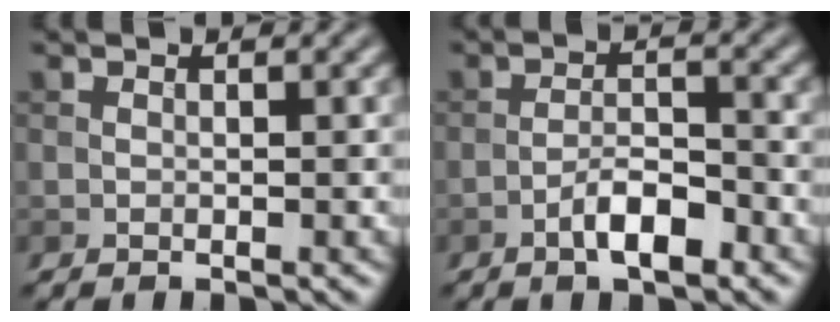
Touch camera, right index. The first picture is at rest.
{"total": 3.6, "force": [-2.0, 1.1, 2.8], "torque": [-0.048, 0.010, -0.040]}